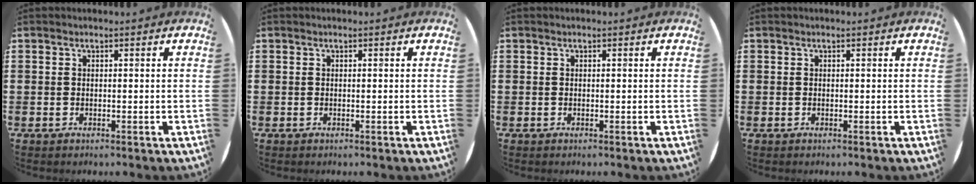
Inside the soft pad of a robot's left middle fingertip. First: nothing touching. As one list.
[{"total": 0.0}, {"total": 0.0}, {"total": 0.0}]